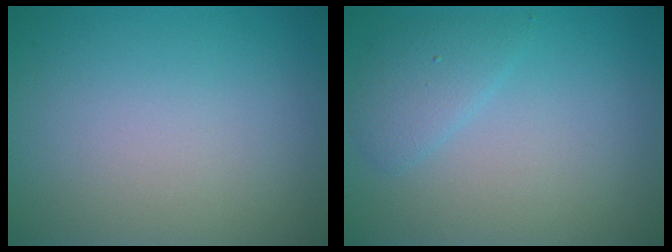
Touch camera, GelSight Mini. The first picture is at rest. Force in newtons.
{"total": 1.9, "press": 1.9, "slide": 0.2}